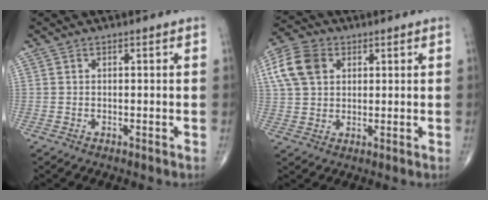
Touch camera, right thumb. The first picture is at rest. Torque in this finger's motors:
{"motor_torque": [0.04, 0.17, 0.09, -0.09, 0.02]}